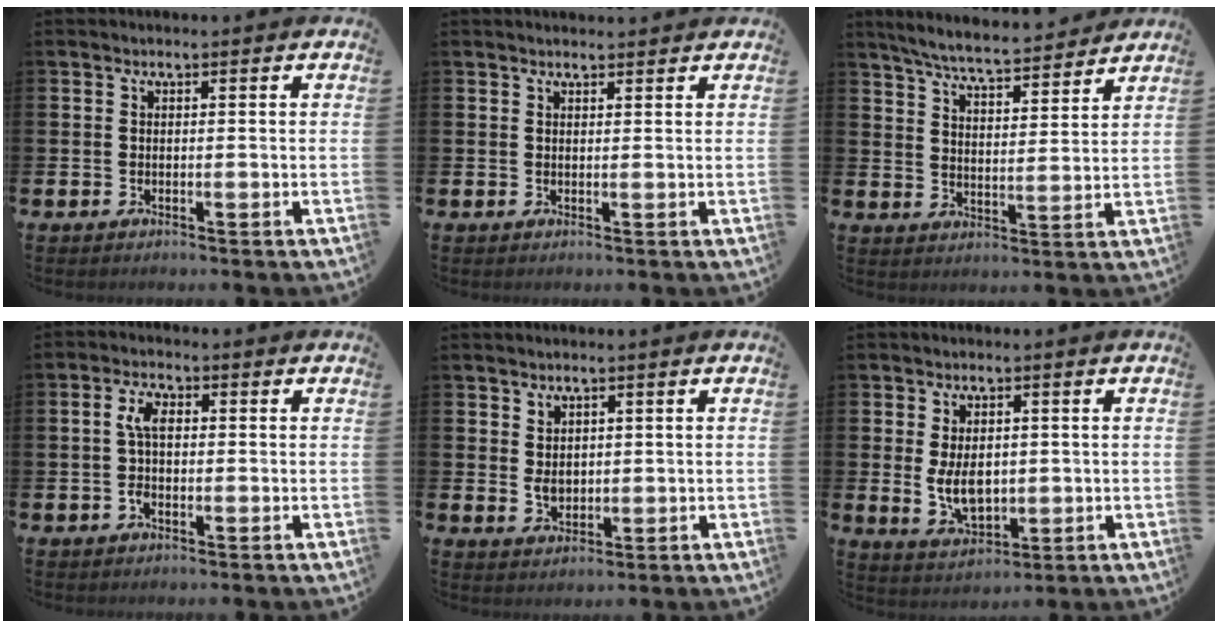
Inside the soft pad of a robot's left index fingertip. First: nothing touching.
{"total": 1.1, "force": [1.1, 0.2, 0.0], "torque": [0.007, -0.003, 0.018]}
{"total": 6.4, "force": [6.1, 0.5, 1.8], "torque": [-0.062, -0.037, 0.107]}
{"total": 4.1, "force": [0.3, 2.0, 3.6], "torque": [-0.062, 0.006, 0.001]}
{"total": 2.4, "force": [1.2, 1.8, 1.1], "torque": [-0.001, -0.005, 0.017]}
{"total": 5.2, "force": [0.2, 3.3, 4.0], "torque": [-0.065, 0.004, 0.002]}